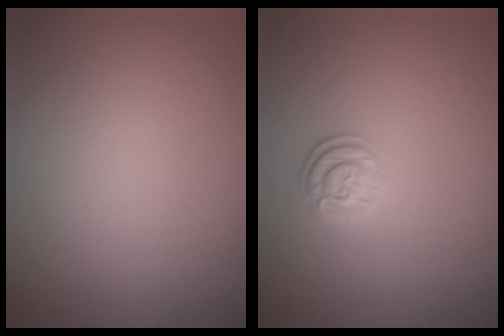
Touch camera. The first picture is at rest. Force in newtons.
{"total": 2.5, "press": 1.9, "slide": 1.6}